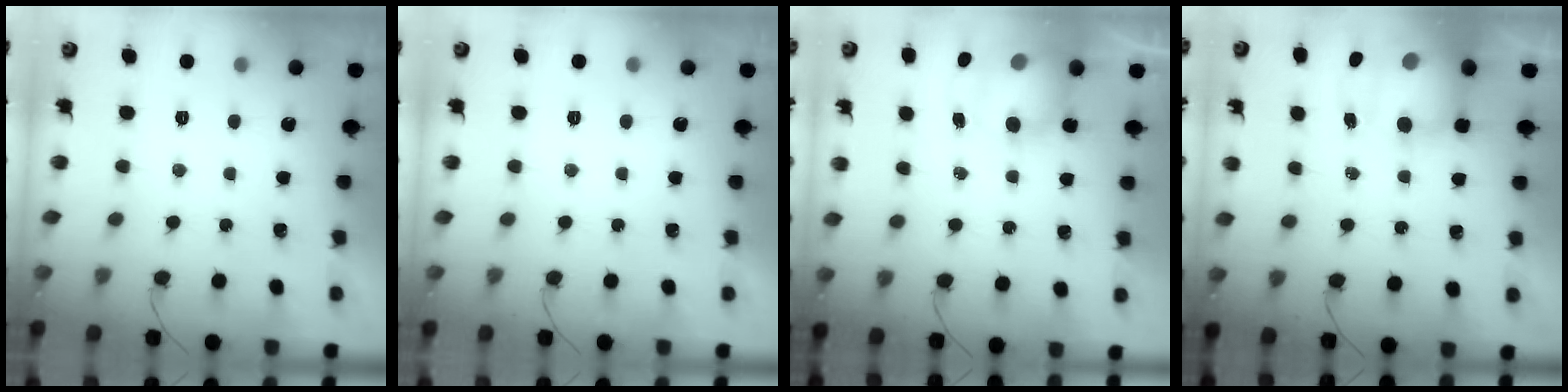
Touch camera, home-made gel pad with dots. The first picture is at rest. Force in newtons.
{"total": 0.0}
{"total": 8.4, "press": 8.1, "slide": 2.3}
{"total": 12.5, "press": 12.2, "slide": 3.0}